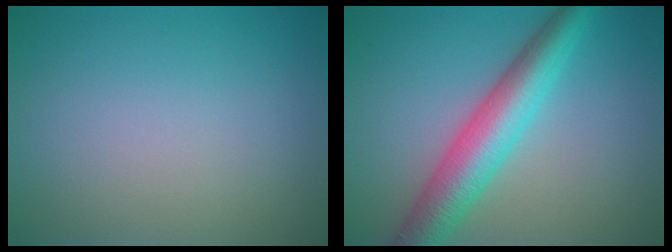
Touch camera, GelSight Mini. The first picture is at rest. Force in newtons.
{"total": 6.5, "press": 6.5, "slide": 0.1}